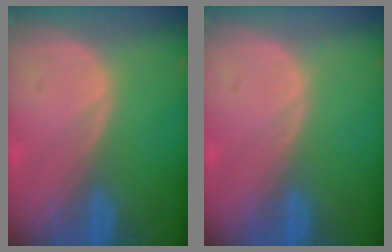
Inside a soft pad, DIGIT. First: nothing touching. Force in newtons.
{"total": 0.0}